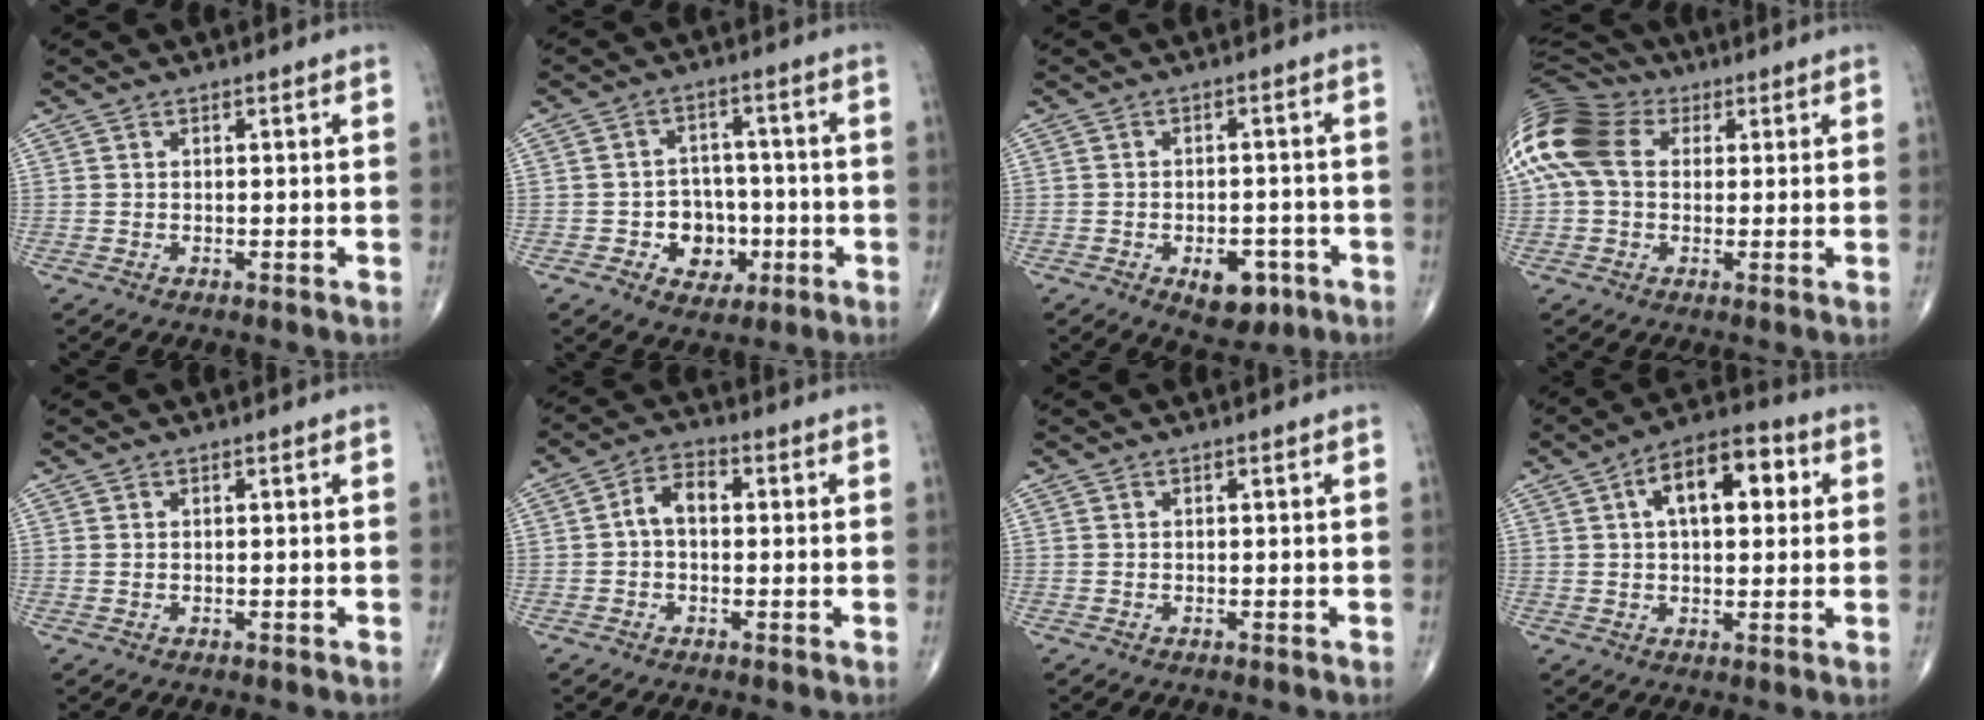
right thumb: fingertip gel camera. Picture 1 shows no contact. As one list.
[{"total": 8.1, "force": [-2.4, 6.7, 4.0], "torque": [-0.017, 0.024, -0.035]}, {"total": 7.0, "force": [-3.2, 4.1, 4.7], "torque": [-0.042, 0.013, -0.037]}, {"total": 16.8, "force": [3.9, 12.4, 10.7], "torque": [-0.238, 0.044, 0.064]}, {"total": 0.0}, {"total": 5.4, "force": [0.1, 3.4, 4.1], "torque": [-0.064, 0.022, -0.006]}, {"total": 0.0}, {"total": 12.2, "force": [3.4, 6.2, 9.9], "torque": [-0.131, 0.020, 0.044]}]